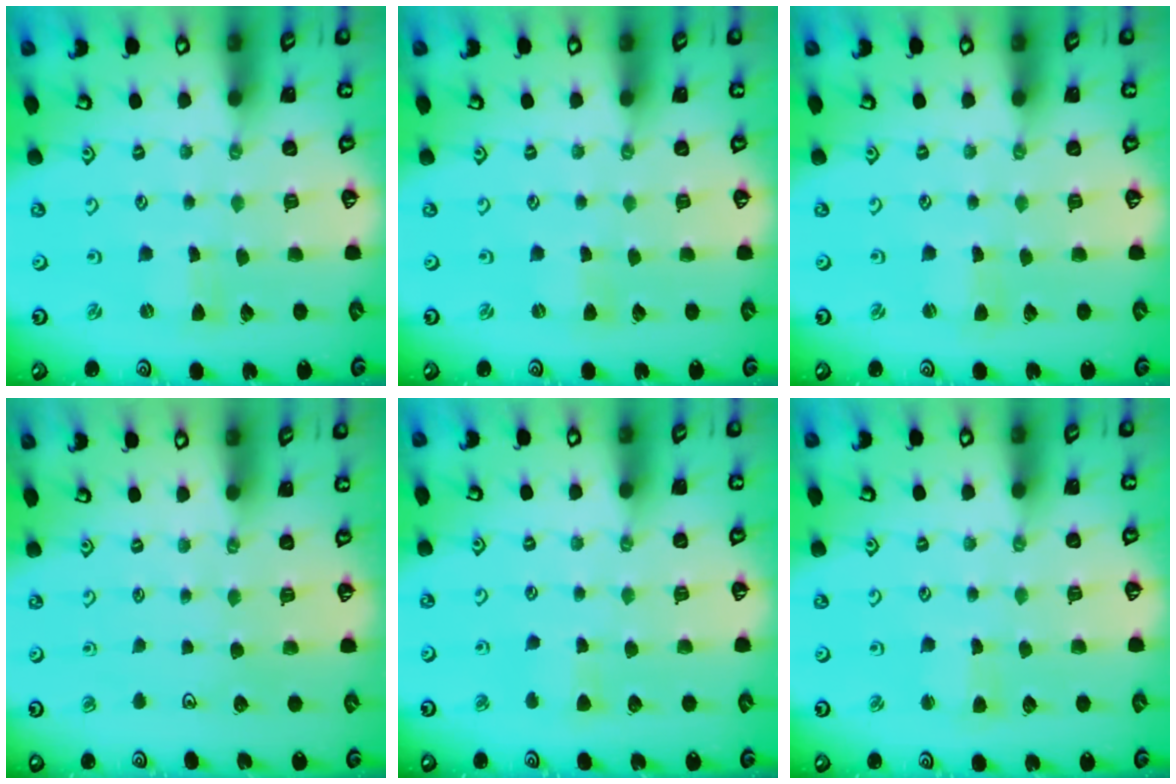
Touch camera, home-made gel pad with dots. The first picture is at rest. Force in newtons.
{"total": 0.8, "press": 0.7, "slide": 0.2}
{"total": 0.6, "press": 0.5, "slide": 0.2}
{"total": 0.0}
{"total": 2.9, "press": 2.9, "slide": 0.4}
{"total": 2.7, "press": 2.6, "slide": 0.4}